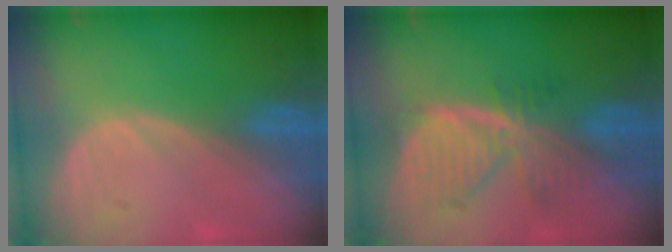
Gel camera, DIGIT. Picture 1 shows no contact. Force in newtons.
{"total": 7.8, "press": 6.8, "slide": 3.7}